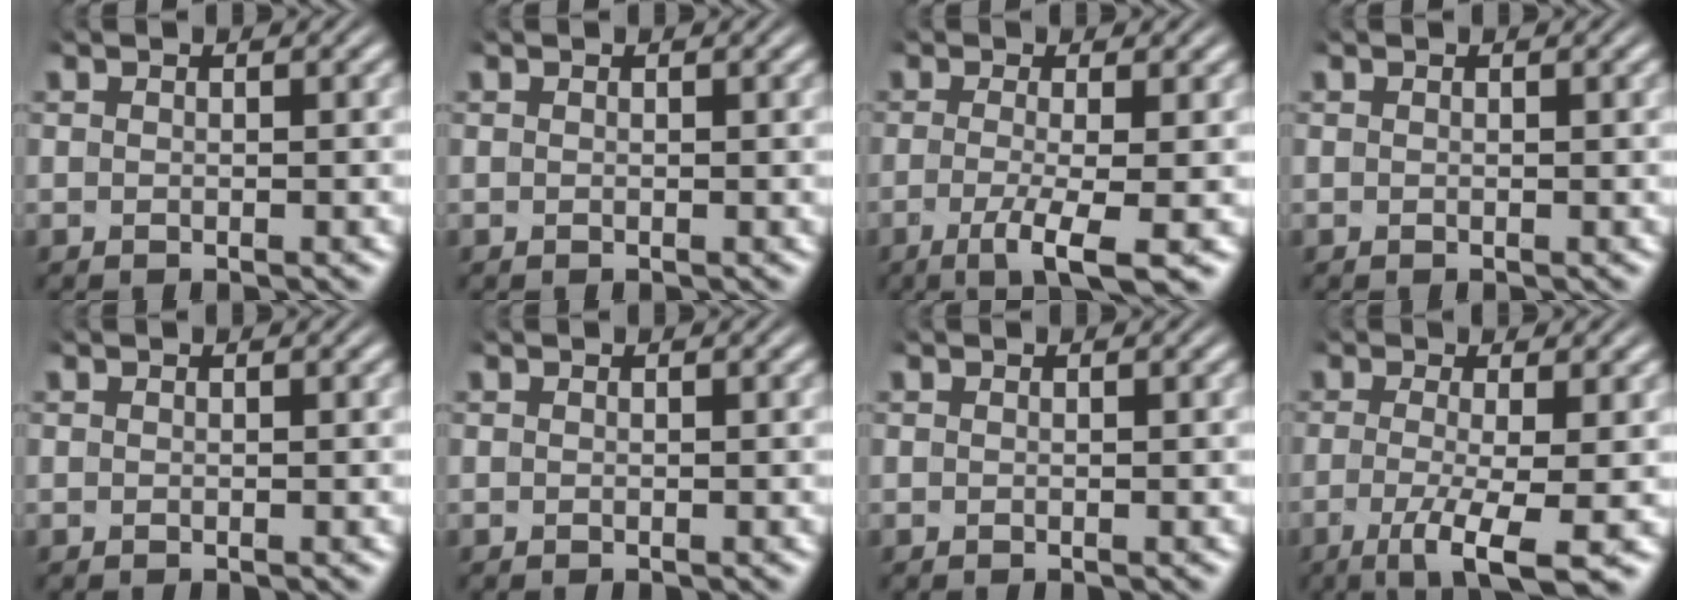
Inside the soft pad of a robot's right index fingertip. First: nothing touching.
{"total": 0.0}
{"total": 5.2, "force": [-3.2, 0.5, 4.1], "torque": [-0.081, -0.033, -0.039]}
{"total": 0.0}
{"total": 0.0}
{"total": 0.0}
{"total": 0.0}
{"total": 6.8, "force": [-4.9, 0.9, 4.7], "torque": [-0.090, -0.044, -0.061]}